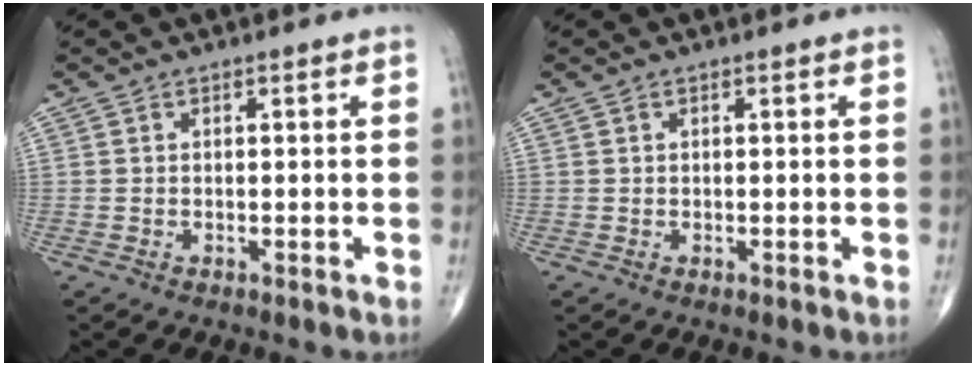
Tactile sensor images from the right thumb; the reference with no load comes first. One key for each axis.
{"total": 0.0}